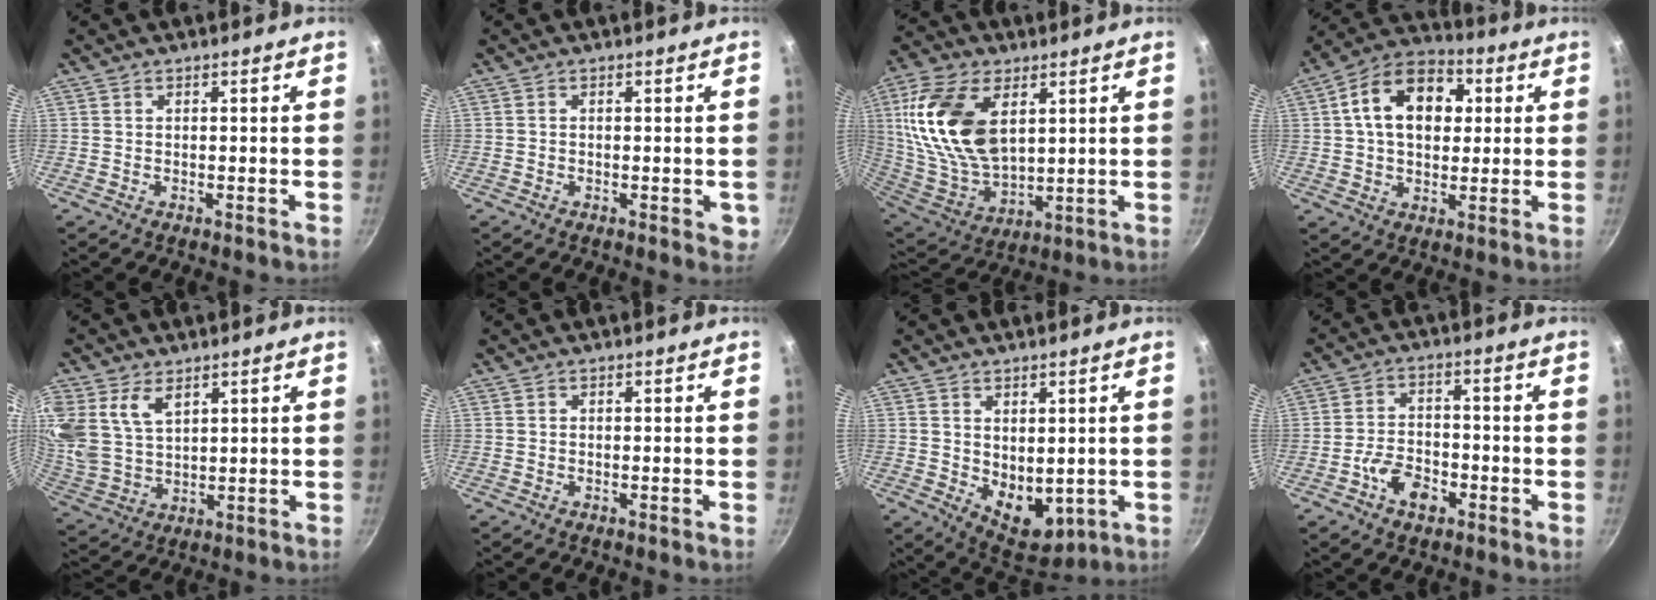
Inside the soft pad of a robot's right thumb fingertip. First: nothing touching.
{"total": 2.6, "force": [-0.7, 1.4, 2.1], "torque": [-0.021, -0.002, -0.009]}
{"total": 21.0, "force": [6.3, 12.2, 15.9], "torque": [-0.301, -0.026, 0.129]}
{"total": 15.7, "force": [3.3, 10.8, 10.9], "torque": [-0.146, 0.020, 0.038]}
{"total": 12.4, "force": [5.8, 8.1, 7.5], "torque": [-0.159, -0.016, 0.128]}
{"total": 0.0}
{"total": 8.4, "force": [0.5, 5.6, 6.3], "torque": [-0.061, -0.023, 0.030]}
{"total": 7.1, "force": [-3.3, 4.4, 4.4], "torque": [-0.064, 0.029, -0.063]}